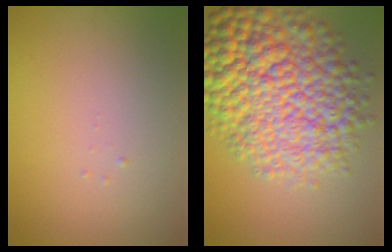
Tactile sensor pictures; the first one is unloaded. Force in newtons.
{"total": 13.1, "press": 13.1, "slide": 0.3}